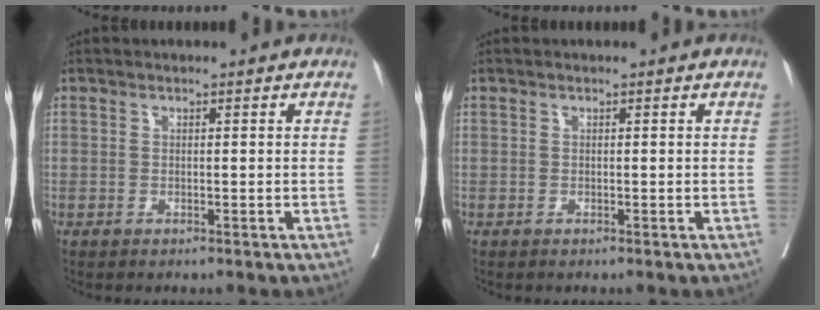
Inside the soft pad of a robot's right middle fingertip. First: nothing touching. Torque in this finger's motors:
{"motor_torque": [-0.04, -0.04, -0.01, -0.01]}